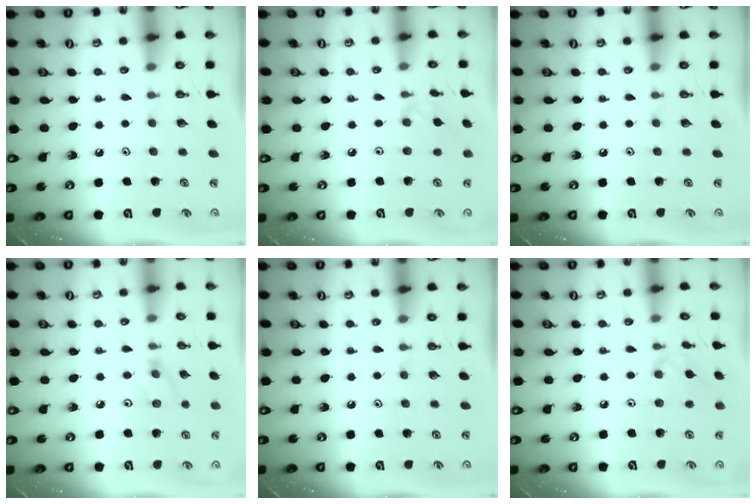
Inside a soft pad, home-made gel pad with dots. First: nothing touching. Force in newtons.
{"total": 2.9, "press": 2.8, "slide": 0.5}
{"total": 0.0}
{"total": 4.3, "press": 4.3, "slide": 0.6}
{"total": 0.0}
{"total": 2.9, "press": 2.8, "slide": 0.5}